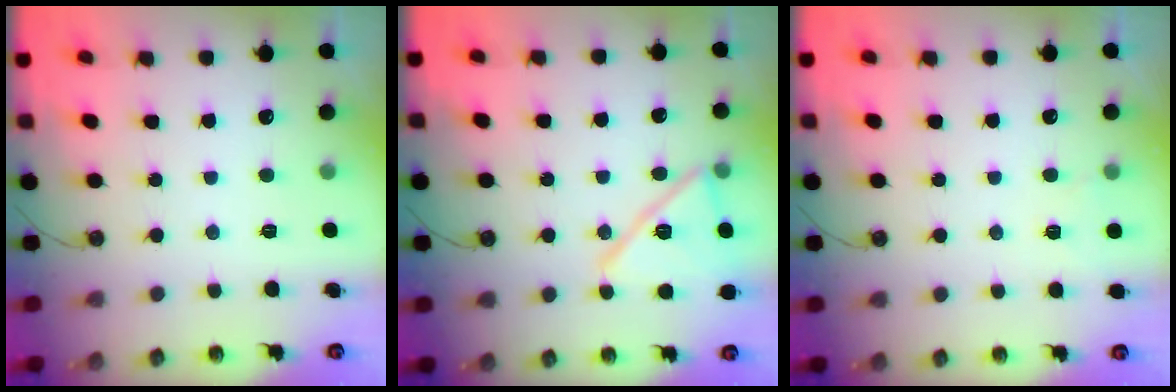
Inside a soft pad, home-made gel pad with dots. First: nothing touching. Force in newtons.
{"total": 15.9, "press": 15.5, "slide": 3.4}
{"total": 4.0, "press": 3.1, "slide": 2.5}